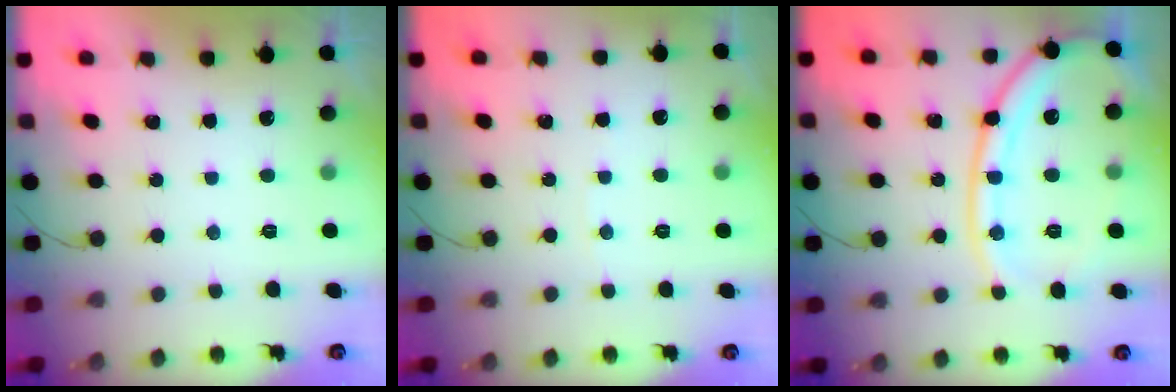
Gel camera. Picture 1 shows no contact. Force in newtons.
{"total": 1.6, "press": 1.6, "slide": 0.2}
{"total": 16.4, "press": 16.4, "slide": 1.6}